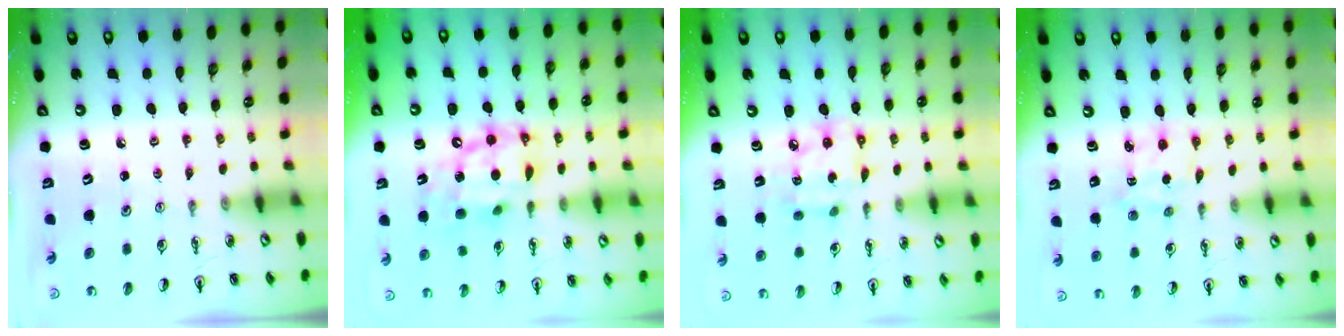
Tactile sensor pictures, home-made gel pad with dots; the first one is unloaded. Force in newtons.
{"total": 12.8, "press": 12.8, "slide": 1.3}
{"total": 9.4, "press": 9.4, "slide": 0.7}
{"total": 2.9, "press": 2.9, "slide": 0.4}